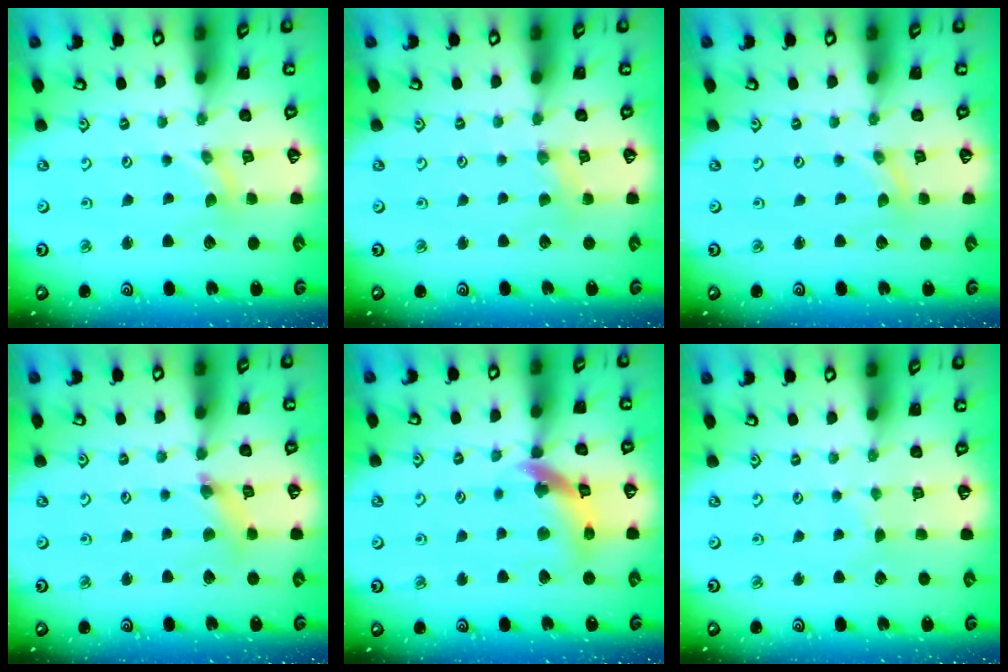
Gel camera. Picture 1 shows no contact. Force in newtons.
{"total": 2.5, "press": 2.5, "slide": 0.4}
{"total": 0.0}
{"total": 3.4, "press": 3.3, "slide": 0.4}
{"total": 14.3, "press": 14.1, "slide": 2.0}
{"total": 1.6, "press": 1.6, "slide": 0.2}